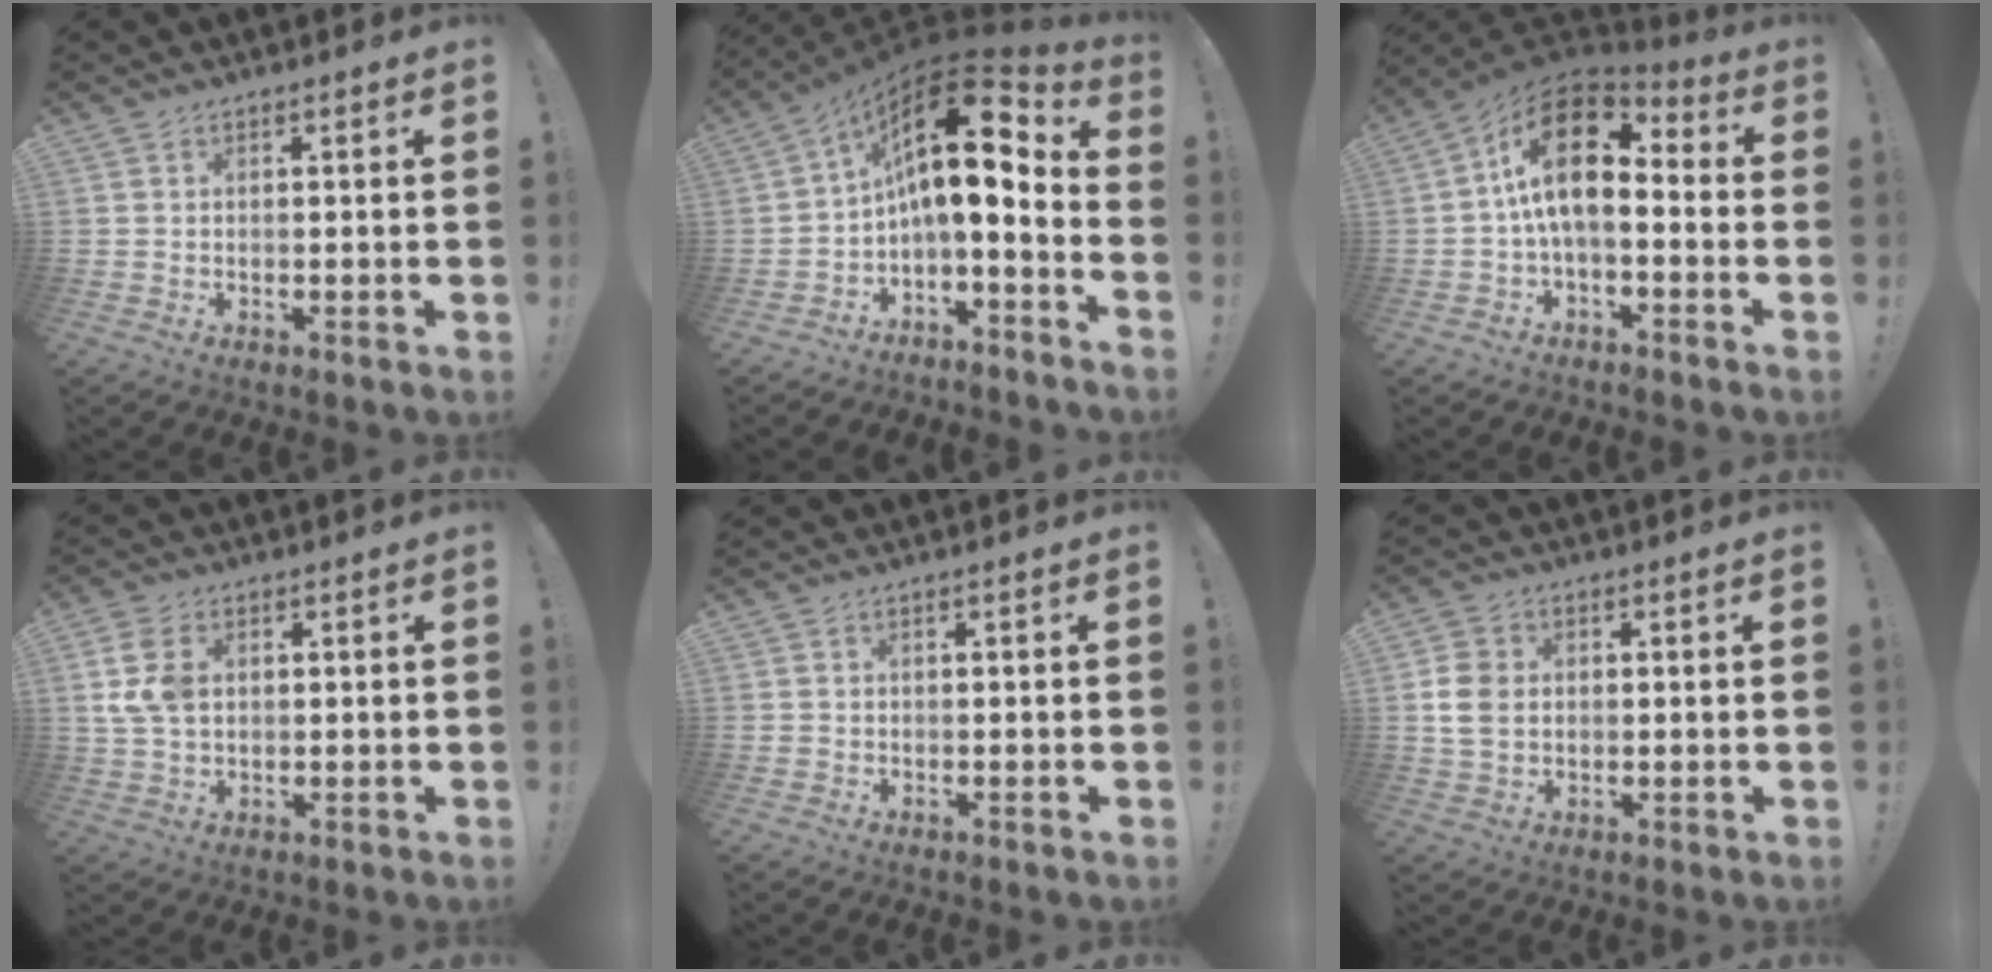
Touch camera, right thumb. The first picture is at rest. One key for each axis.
{"total": 16.1, "fx": 4.7, "fy": 5.4, "fz": 14.5, "tx": -0.246, "ty": -0.035, "tz": 0.078}
{"total": 16.0, "fx": 3.4, "fy": 8.2, "fz": 13.3, "tx": -0.238, "ty": -0.012, "tz": 0.059}
{"total": 12.3, "fx": 2.6, "fy": 8.9, "fz": 8.1, "tx": -0.163, "ty": -0.003, "tz": 0.051}
{"total": 0.7, "fx": -0.3, "fy": 0.7, "fz": 0.0, "tx": 0.000, "ty": 0.003, "tz": -0.006}
{"total": 8.3, "fx": 0.7, "fy": 6.7, "fz": 5.0, "tx": -0.104, "ty": 0.008, "tz": 0.015}